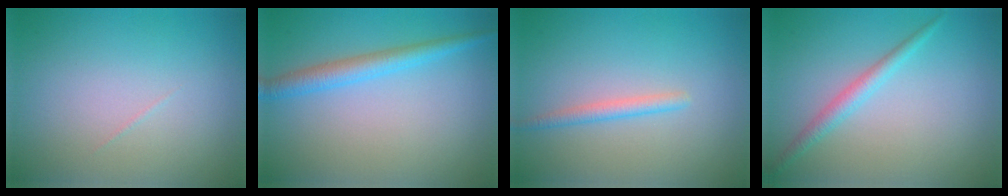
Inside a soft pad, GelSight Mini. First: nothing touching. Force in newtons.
{"total": 2.8, "press": 2.8, "slide": 0.2}
{"total": 1.5, "press": 1.5, "slide": 0.1}
{"total": 1.9, "press": 1.9, "slide": 0.0}